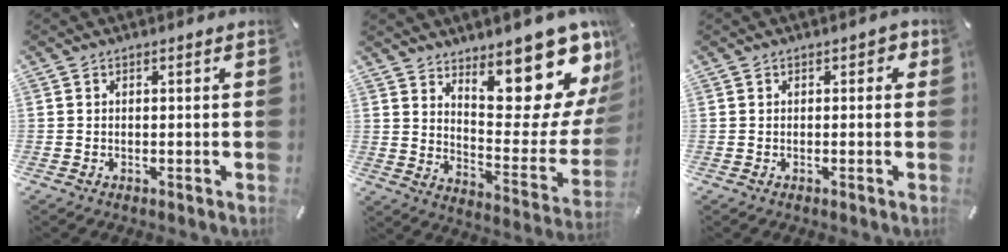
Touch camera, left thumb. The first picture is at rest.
{"total": 18.7, "force": [14.6, 6.5, 9.7], "torque": [-0.096, -0.136, 0.241]}
{"total": 1.1, "force": [0.2, 0.9, 0.6], "torque": [-0.012, 0.007, 0.002]}